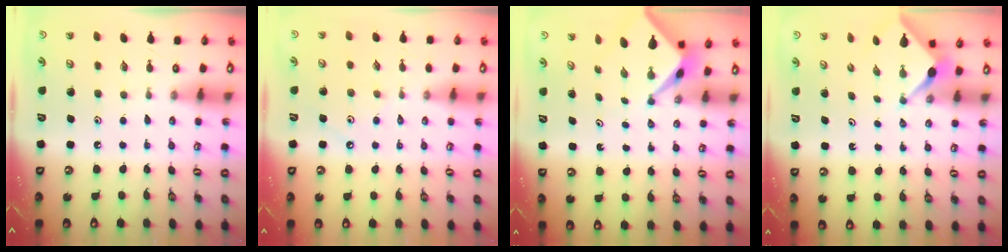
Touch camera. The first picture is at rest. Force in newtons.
{"total": 2.7, "press": 2.6, "slide": 0.5}
{"total": 2.5, "press": 2.5, "slide": 0.2}
{"total": 2.4, "press": 2.4, "slide": 0.3}